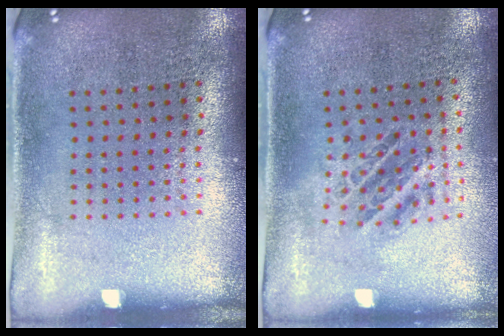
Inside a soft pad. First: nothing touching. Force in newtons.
{"total": 1.0, "press": 1.0, "slide": 0.2}